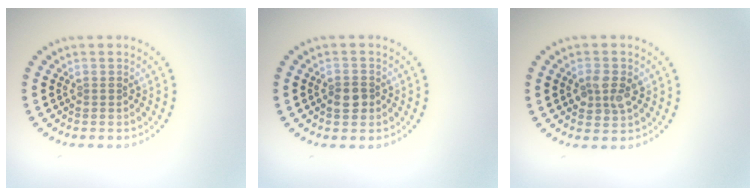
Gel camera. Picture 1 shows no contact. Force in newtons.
{"total": 1.7, "press": 1.7, "slide": 0.5}
{"total": 2.3, "press": 2.3, "slide": 0.2}